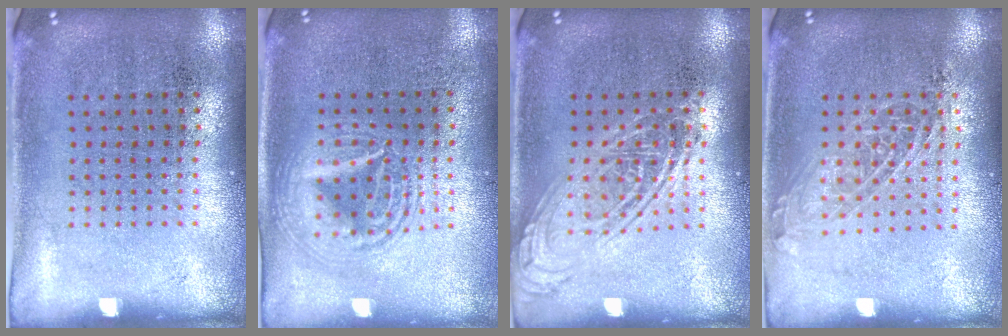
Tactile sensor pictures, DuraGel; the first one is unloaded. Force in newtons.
{"total": 2.6, "press": 2.6, "slide": 0.3}
{"total": 2.6, "press": 2.6, "slide": 0.4}
{"total": 1.4, "press": 1.2, "slide": 0.7}